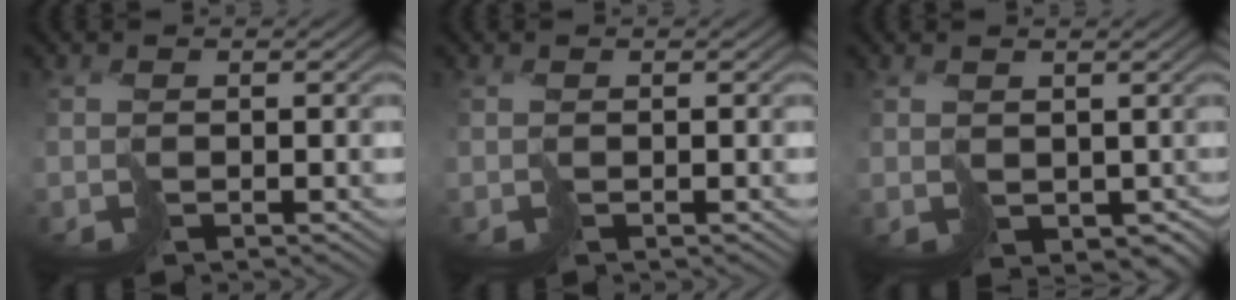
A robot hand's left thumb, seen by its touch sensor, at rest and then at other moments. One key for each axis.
{"total": 0.0}
{"total": 2.7, "fx": 0.6, "fy": 1.8, "fz": 1.9, "tx": -0.044, "ty": -0.011, "tz": 0.015}